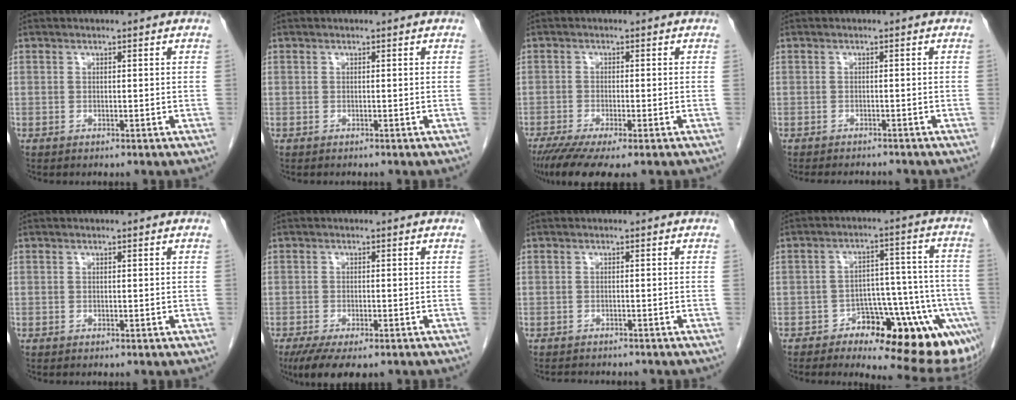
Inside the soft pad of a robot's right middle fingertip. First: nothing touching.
{"total": 0.0}
{"total": 7.8, "force": [-5.6, 0.9, 5.4], "torque": [-0.087, -0.021, -0.092]}
{"total": 4.6, "force": [-4.4, 0.8, 1.2], "torque": [-0.013, -0.010, -0.060]}
{"total": 0.0}
{"total": 8.2, "force": [-5.8, 2.7, 5.1], "torque": [-0.078, -0.017, -0.088]}
{"total": 4.7, "force": [-4.2, 1.3, 1.5], "torque": [-0.024, -0.006, -0.055]}
{"total": 17.5, "force": [-9.1, 6.1, 13.7], "torque": [-0.084, 0.038, -0.114]}